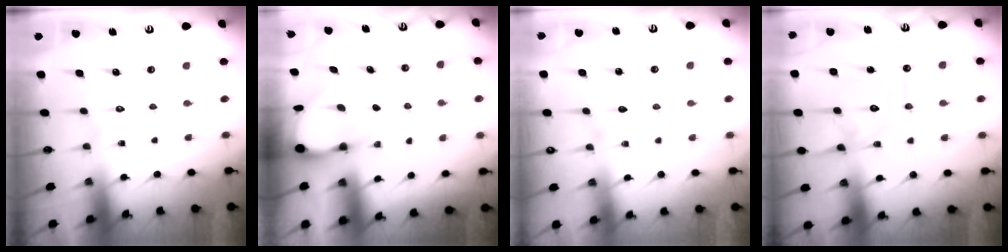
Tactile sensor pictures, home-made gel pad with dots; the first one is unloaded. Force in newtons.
{"total": 3.5, "press": 3.5, "slide": 0.4}
{"total": 3.7, "press": 3.7, "slide": 0.5}
{"total": 12.9, "press": 12.8, "slide": 1.2}